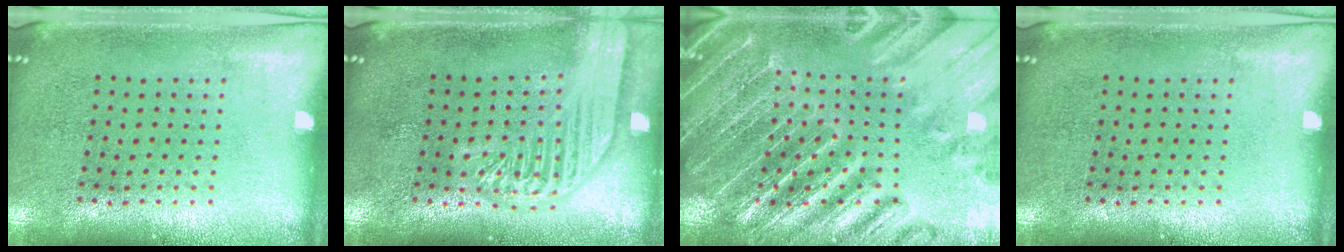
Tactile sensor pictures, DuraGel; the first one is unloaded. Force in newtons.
{"total": 3.7, "press": 3.7, "slide": 0.4}
{"total": 4.3, "press": 4.0, "slide": 1.6}
{"total": 0.0}